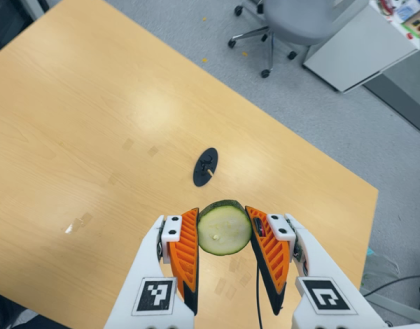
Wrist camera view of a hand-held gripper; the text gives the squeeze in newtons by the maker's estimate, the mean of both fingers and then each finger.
{"total": 11.0, "left": 10.1, "right": 11.9}